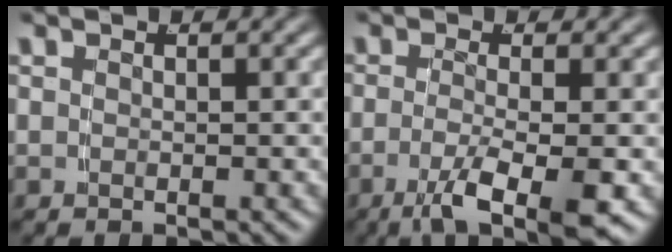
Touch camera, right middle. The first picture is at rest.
{"total": 6.4, "force": [-4.3, 0.9, 4.6], "torque": [-0.082, -0.037, -0.052]}